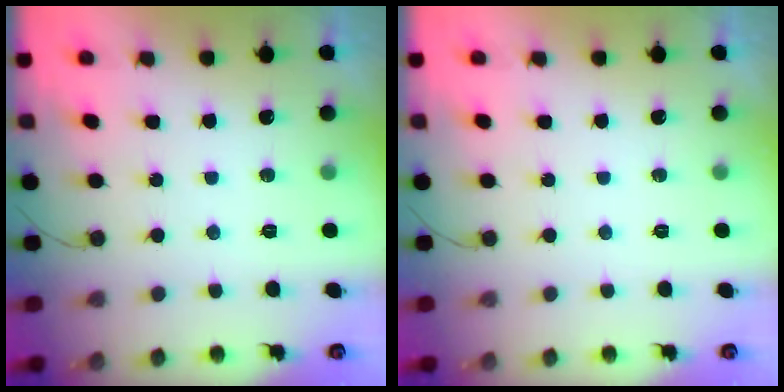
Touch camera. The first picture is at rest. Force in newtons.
{"total": 0.0}